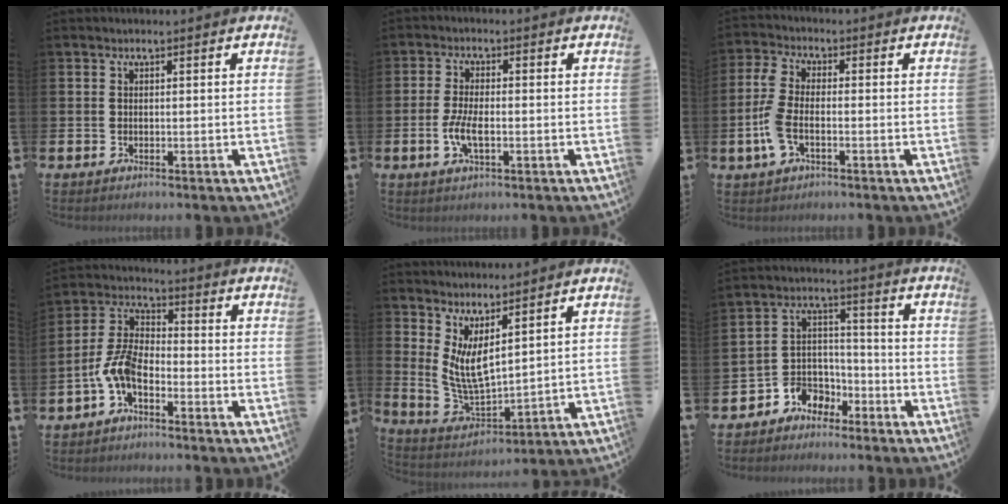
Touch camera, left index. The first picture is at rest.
{"total": 4.2, "force": [-1.0, 1.6, 3.8], "torque": [-0.071, 0.001, -0.018]}
{"total": 6.0, "force": [-1.2, 3.1, 5.0], "torque": [-0.109, 0.006, -0.024]}
{"total": 6.2, "force": [-3.2, 2.9, 4.4], "torque": [-0.111, -0.012, -0.071]}
{"total": 5.6, "force": [3.6, 1.9, 3.8], "torque": [-0.084, -0.028, 0.065]}
{"total": 4.2, "force": [-3.0, 3.0, -0.1], "torque": [-0.013, -0.006, -0.069]}